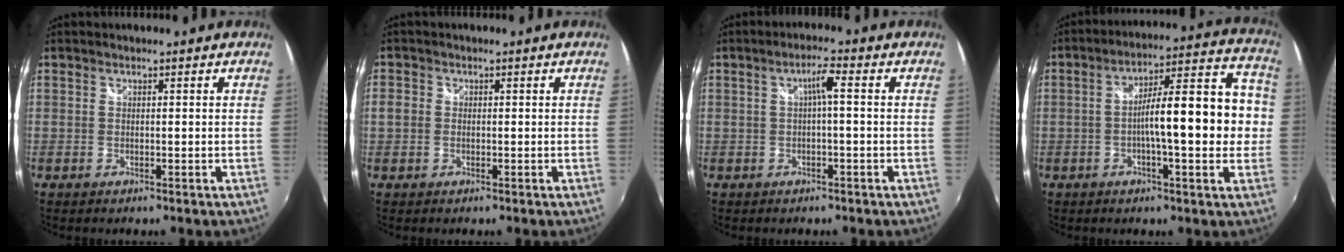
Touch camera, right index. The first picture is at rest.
{"total": 2.3, "force": [-0.3, 2.0, 1.1], "torque": [-0.024, 0.001, -0.009]}
{"total": 3.0, "force": [0.0, 0.1, 3.0], "torque": [-0.056, 0.009, 0.002]}
{"total": 16.4, "force": [-1.2, 3.8, 15.9], "torque": [-0.236, 0.026, -0.027]}